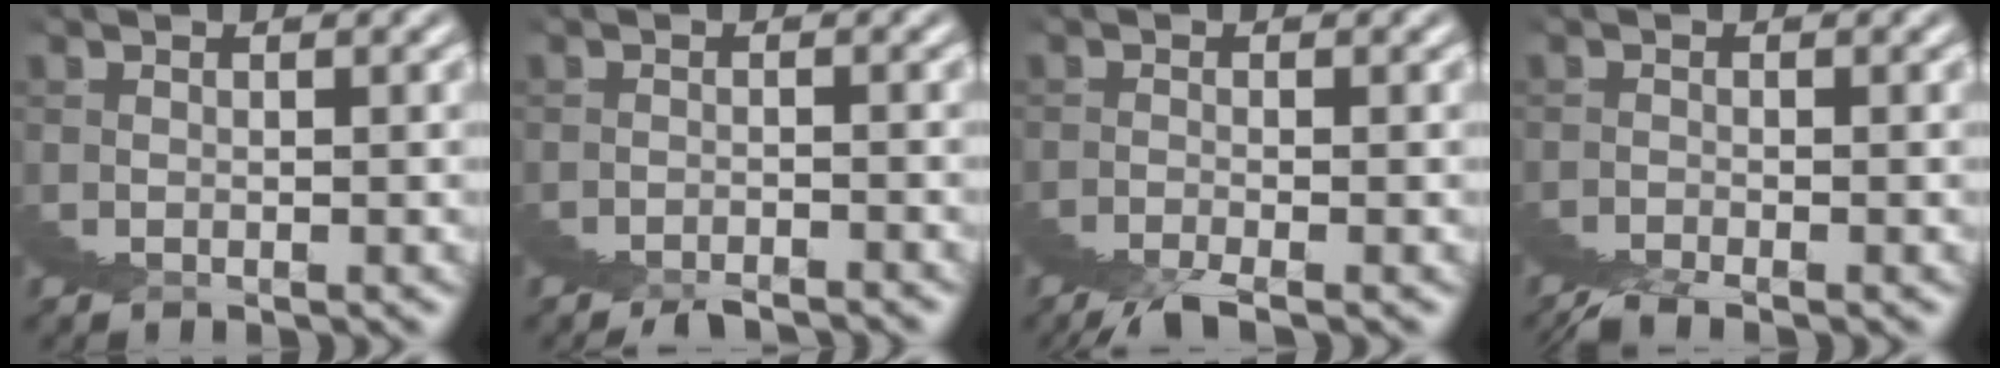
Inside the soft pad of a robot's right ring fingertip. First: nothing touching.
{"total": 1.9, "force": [-0.7, -1.4, -0.9], "torque": [0.029, 0.018, -0.018]}
{"total": 1.9, "force": [-0.2, -1.7, 0.8], "torque": [-0.005, 0.018, -0.009]}
{"total": 2.3, "force": [-0.7, -2.1, -0.7], "torque": [0.019, 0.010, -0.012]}